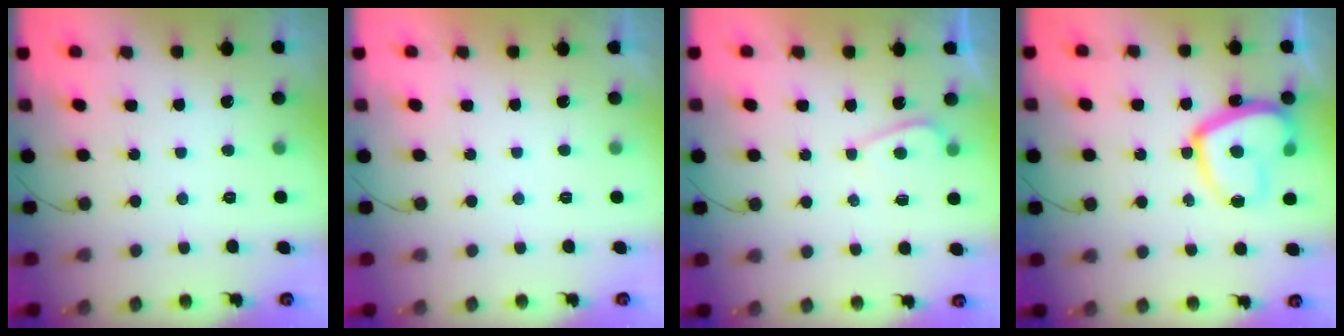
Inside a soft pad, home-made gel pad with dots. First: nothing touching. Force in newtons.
{"total": 2.1, "press": 2.1, "slide": 0.4}
{"total": 3.2, "press": 3.2, "slide": 0.3}
{"total": 15.4, "press": 15.4, "slide": 1.2}